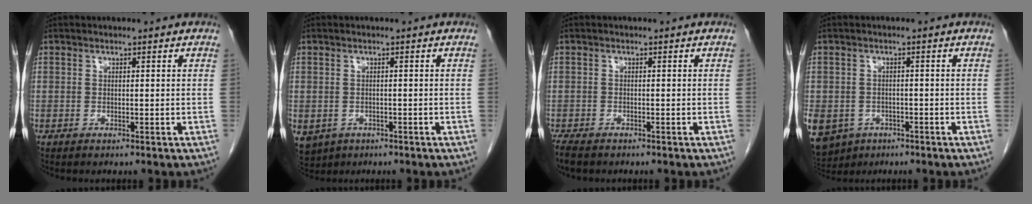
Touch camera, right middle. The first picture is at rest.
{"total": 7.1, "force": [-3.3, 5.8, 2.4], "torque": [-0.065, -0.005, -0.042]}
{"total": 3.3, "force": [-2.6, 1.2, 1.5], "torque": [-0.031, -0.008, -0.044]}
{"total": 12.0, "force": [-6.2, 9.4, 4.2], "torque": [-0.126, -0.006, -0.083]}